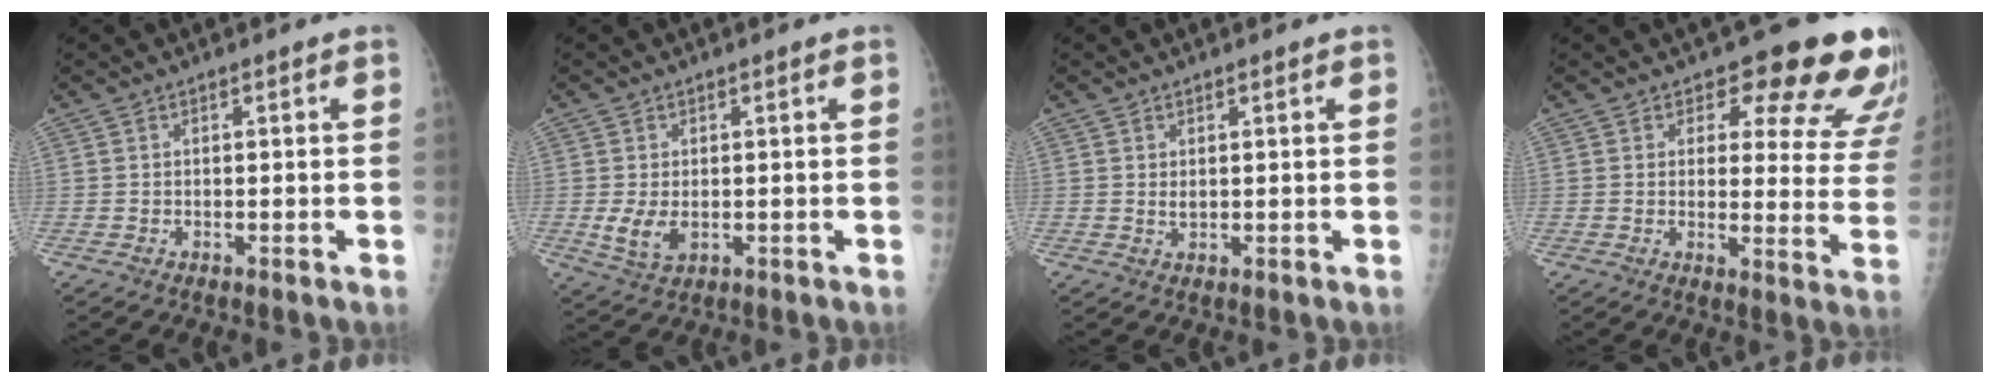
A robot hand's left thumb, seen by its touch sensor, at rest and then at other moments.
{"total": 4.7, "force": [-0.4, 2.9, 3.7], "torque": [-0.071, -0.011, 0.001]}
{"total": 1.6, "force": [0.7, 0.7, 1.3], "torque": [-0.020, -0.006, 0.015]}
{"total": 15.9, "force": [12.4, 5.8, 8.2], "torque": [-0.043, -0.080, 0.125]}